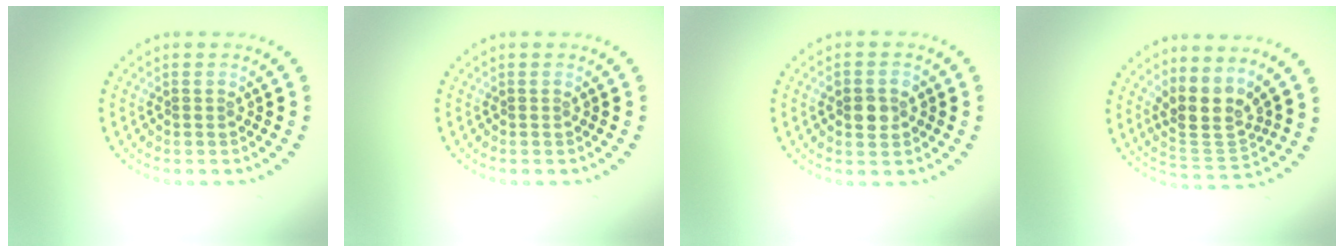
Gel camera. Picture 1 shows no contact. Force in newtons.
{"total": 0.0}
{"total": 2.5, "press": 2.5, "slide": 0.2}
{"total": 3.8, "press": 3.2, "slide": 2.1}